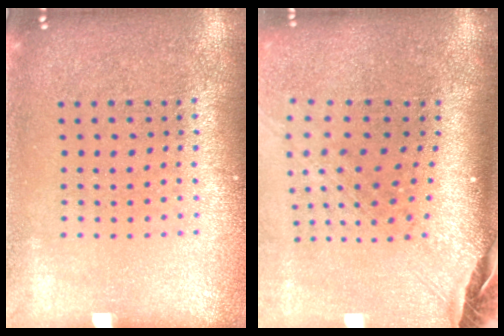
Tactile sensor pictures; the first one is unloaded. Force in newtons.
{"total": 2.9, "press": 2.0, "slide": 2.0}